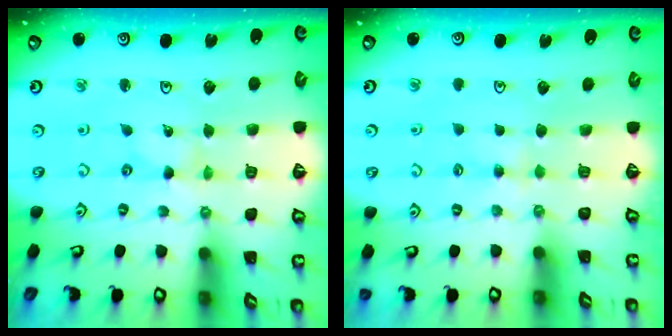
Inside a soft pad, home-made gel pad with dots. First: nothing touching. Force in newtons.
{"total": 2.8, "press": 2.7, "slide": 0.5}